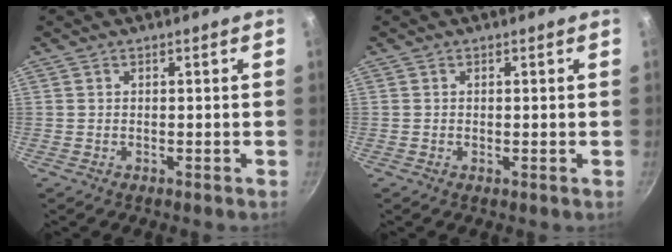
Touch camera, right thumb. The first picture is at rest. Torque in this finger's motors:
{"motor_torque": [0.01, -0.23, -0.53, -0.15, 0.04]}